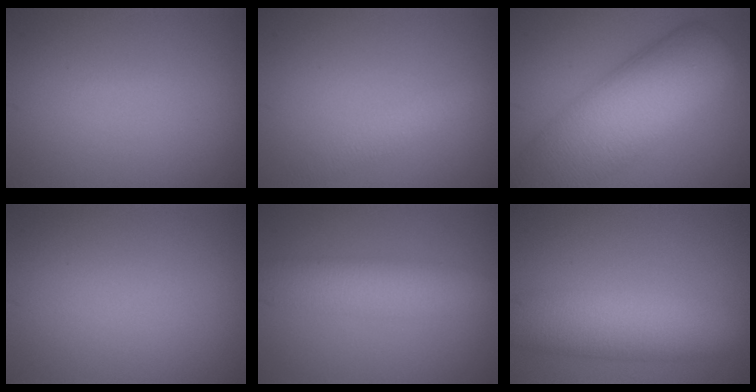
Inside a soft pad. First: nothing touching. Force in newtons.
{"total": 2.0, "press": 2.0, "slide": 0.1}
{"total": 12.4, "press": 12.4, "slide": 0.7}
{"total": 0.0}
{"total": 4.5, "press": 4.5, "slide": 0.1}
{"total": 7.1, "press": 7.1, "slide": 0.5}